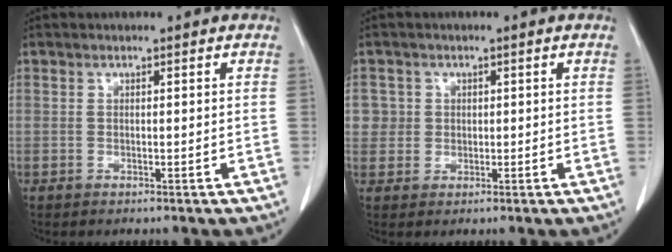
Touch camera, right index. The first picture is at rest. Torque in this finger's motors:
{"motor_torque": [0.22, 0.10, 0.01, 0.01]}